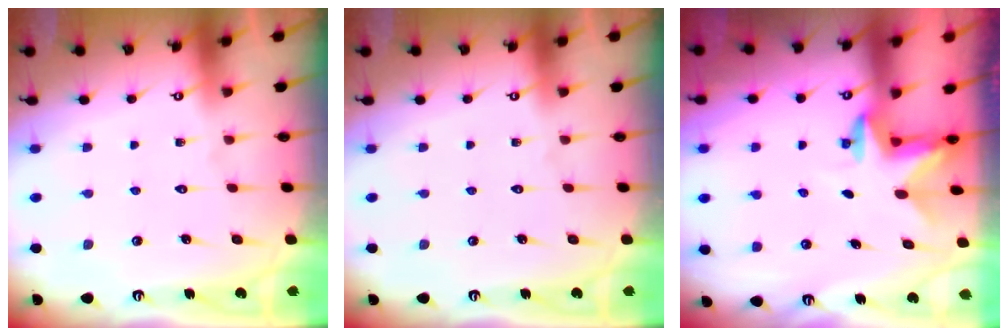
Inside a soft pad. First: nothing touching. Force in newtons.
{"total": 0.0}
{"total": 2.3, "press": 2.3, "slide": 0.4}